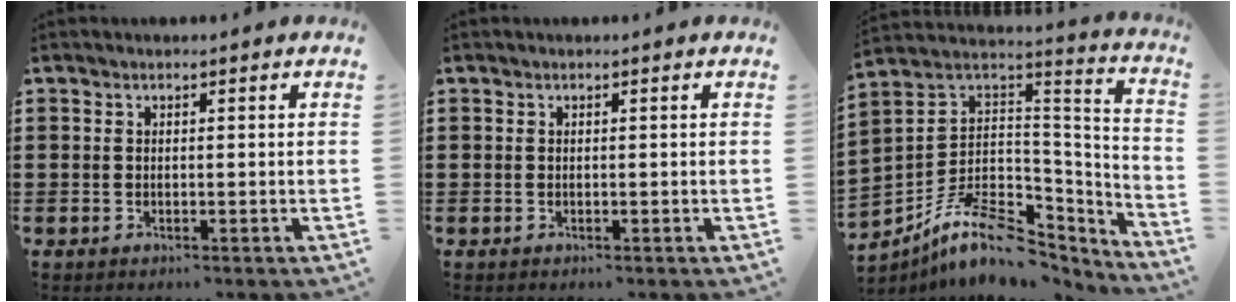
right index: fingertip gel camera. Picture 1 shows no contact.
{"total": 0.0}
{"total": 11.4, "force": [-6.8, 5.9, 6.9], "torque": [-0.147, 0.011, -0.125]}